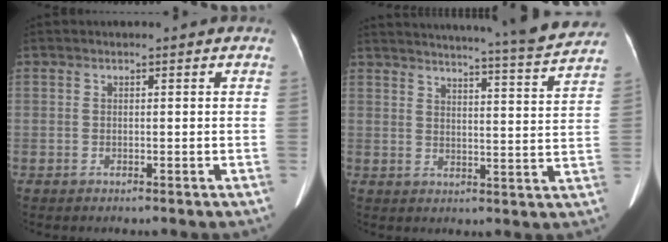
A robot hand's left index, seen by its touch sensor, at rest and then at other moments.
{"total": 20.1, "force": [18.8, -0.4, 7.0], "torque": [-0.112, -0.053, 0.228]}